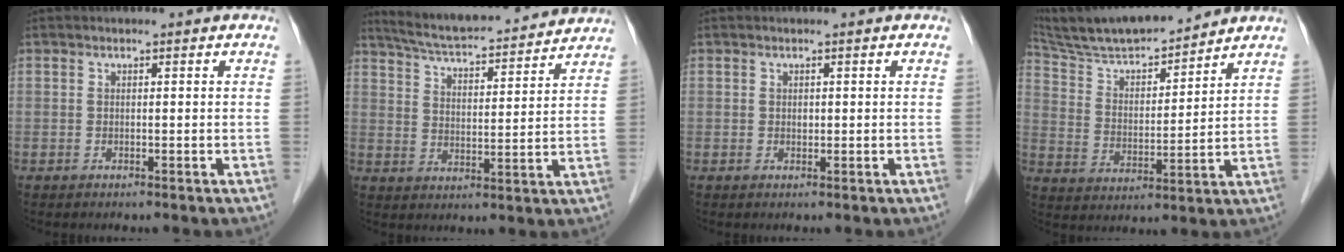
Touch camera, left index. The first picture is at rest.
{"total": 17.7, "force": [16.4, 2.2, 6.4], "torque": [-0.106, 0.026, 0.241]}
{"total": 0.6, "force": [0.1, 0.5, 0.4], "torque": [-0.005, 0.001, 0.002]}
{"total": 15.2, "force": [14.0, 1.7, 5.8], "torque": [-0.109, 0.010, 0.246]}